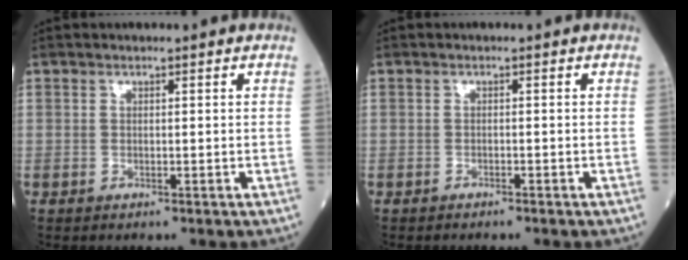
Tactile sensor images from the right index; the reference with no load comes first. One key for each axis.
{"total": 1.2, "fx": -1.1, "fy": 0.2, "fz": 0.5, "tx": -0.013, "ty": -0.002, "tz": -0.011}